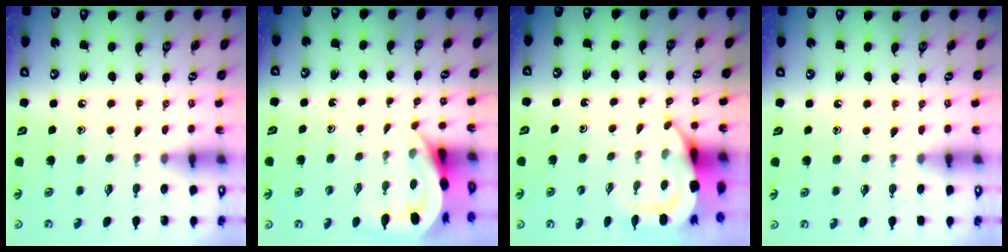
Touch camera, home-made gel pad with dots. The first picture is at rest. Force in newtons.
{"total": 4.6, "press": 4.6, "slide": 0.3}
{"total": 6.0, "press": 6.0, "slide": 0.7}
{"total": 3.0, "press": 3.0, "slide": 0.5}